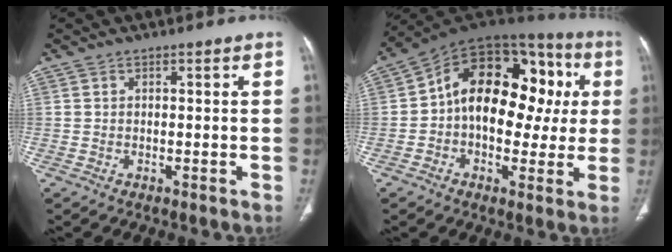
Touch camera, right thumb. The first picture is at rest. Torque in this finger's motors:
{"motor_torque": [0.57, 2.41, 0.29, 0.04, 0.19]}